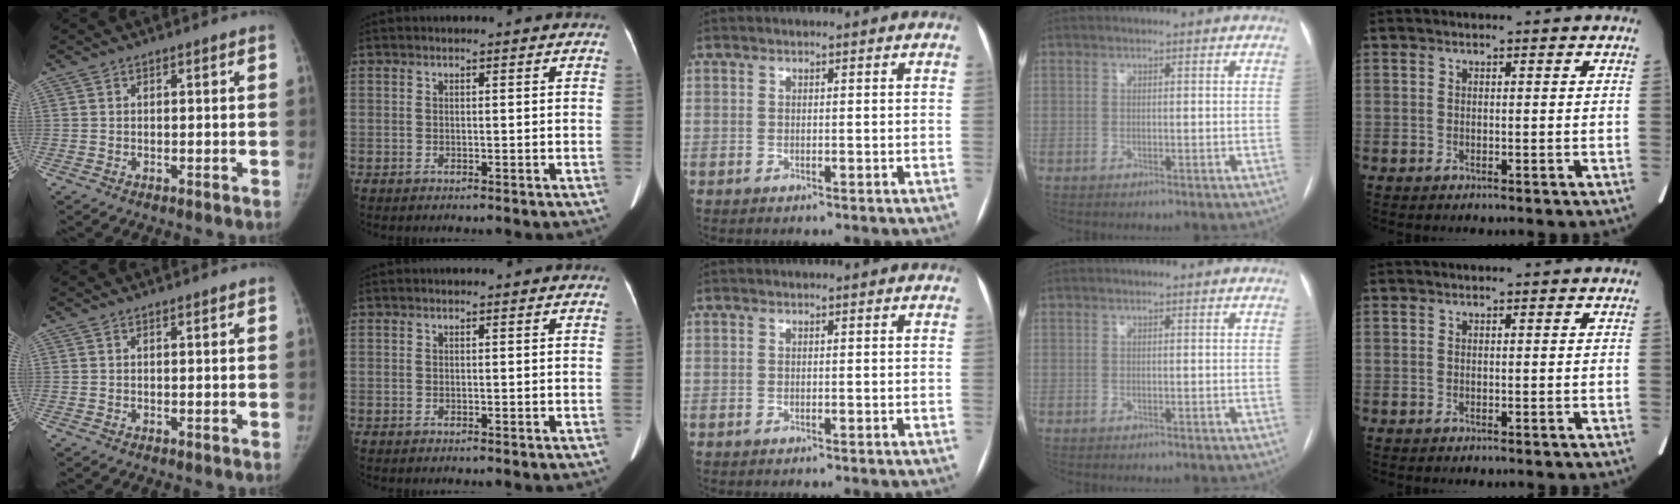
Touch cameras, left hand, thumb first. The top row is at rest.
{}